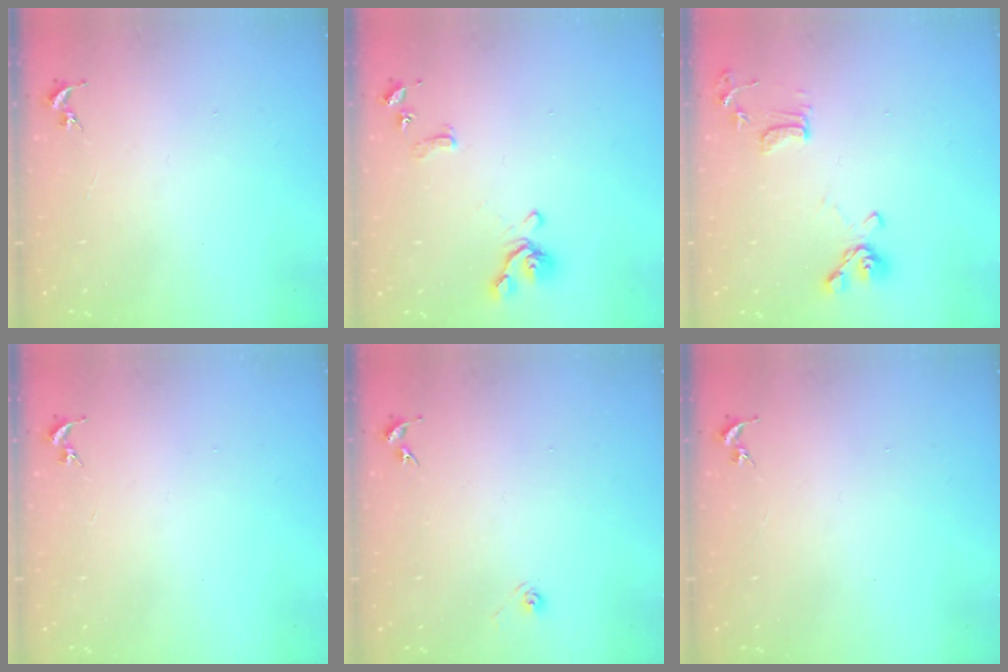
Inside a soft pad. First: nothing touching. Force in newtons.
{"total": 11.3, "press": 11.2, "slide": 1.3}
{"total": 11.2, "press": 11.0, "slide": 2.0}
{"total": 0.0}
{"total": 3.2, "press": 2.6, "slide": 1.8}
{"total": 0.0}